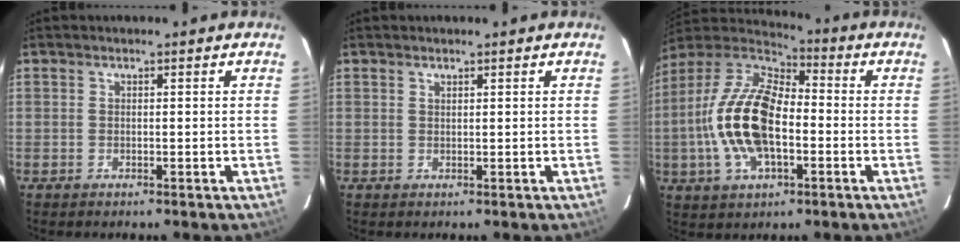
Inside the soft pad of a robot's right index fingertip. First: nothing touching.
{"total": 0.6, "force": [0.6, 0.1, 0.2], "torque": [-0.003, 0.001, 0.011]}
{"total": 18.5, "force": [-3.2, 9.2, 15.8], "torque": [-0.327, 0.004, -0.064]}